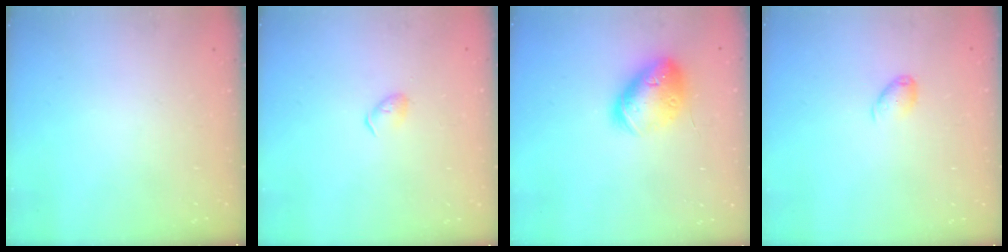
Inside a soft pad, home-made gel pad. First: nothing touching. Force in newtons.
{"total": 3.1, "press": 3.1, "slide": 0.5}
{"total": 17.1, "press": 16.9, "slide": 2.7}
{"total": 6.6, "press": 6.5, "slide": 1.1}